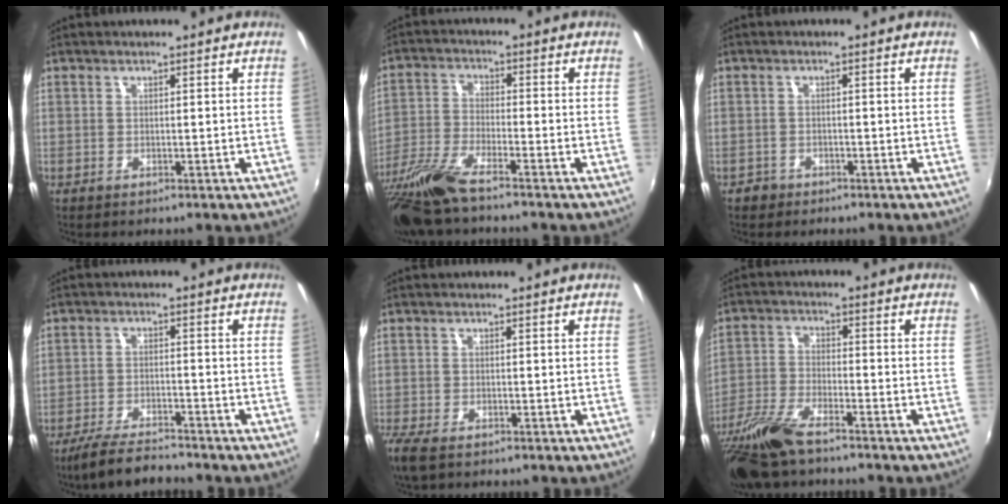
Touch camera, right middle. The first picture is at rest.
{"total": 11.7, "force": [-9.4, 1.3, 6.8], "torque": [-0.154, -0.028, -0.185]}
{"total": 2.0, "force": [-1.4, 1.4, 0.2], "torque": [-0.010, 0.000, -0.024]}
{"total": 8.1, "force": [-7.2, 1.3, 3.5], "torque": [-0.090, -0.015, -0.130]}
{"total": 4.8, "force": [-3.6, 1.7, 2.7], "torque": [-0.070, -0.020, -0.073]}
{"total": 12.6, "force": [-9.9, 2.8, 7.3], "torque": [-0.167, -0.026, -0.198]}